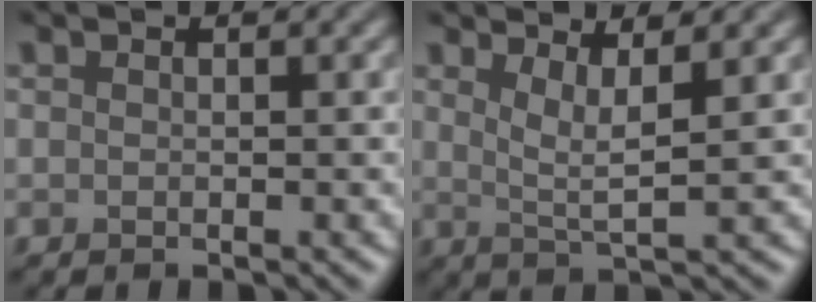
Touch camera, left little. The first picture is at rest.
{"total": 3.2, "force": [1.6, 0.6, 2.7], "torque": [-0.044, -0.008, 0.030]}